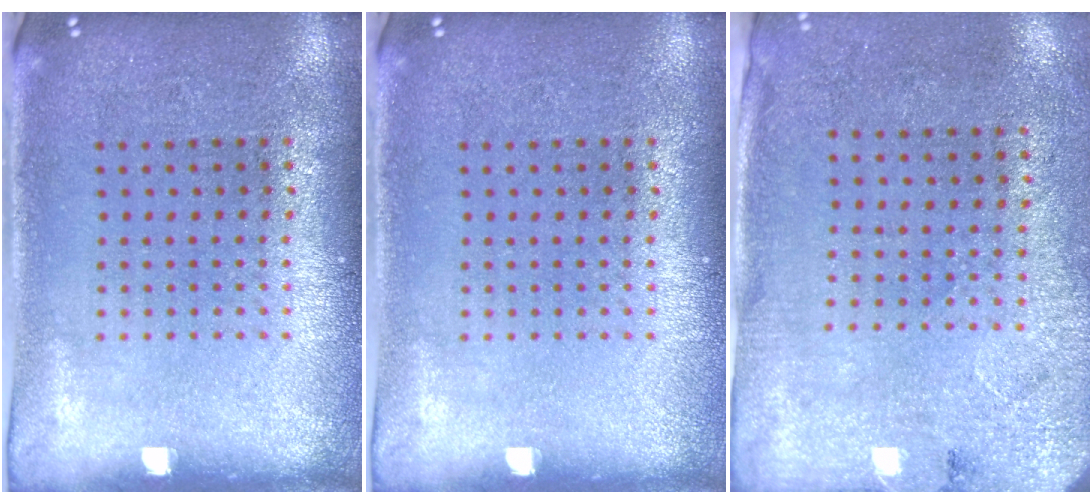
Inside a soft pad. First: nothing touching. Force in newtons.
{"total": 0.0}
{"total": 2.7, "press": 2.2, "slide": 1.5}